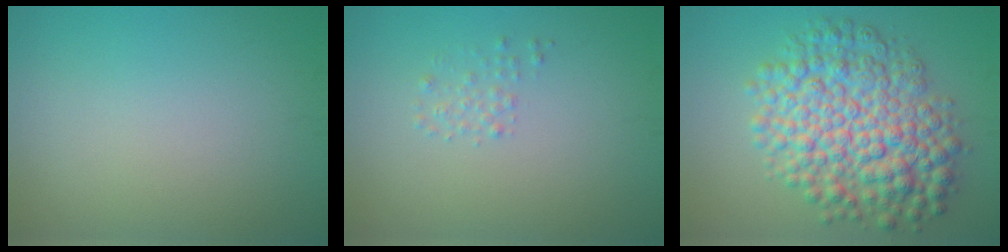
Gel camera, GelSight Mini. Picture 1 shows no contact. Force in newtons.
{"total": 1.0, "press": 1.0, "slide": 0.0}
{"total": 9.2, "press": 9.2, "slide": 0.1}